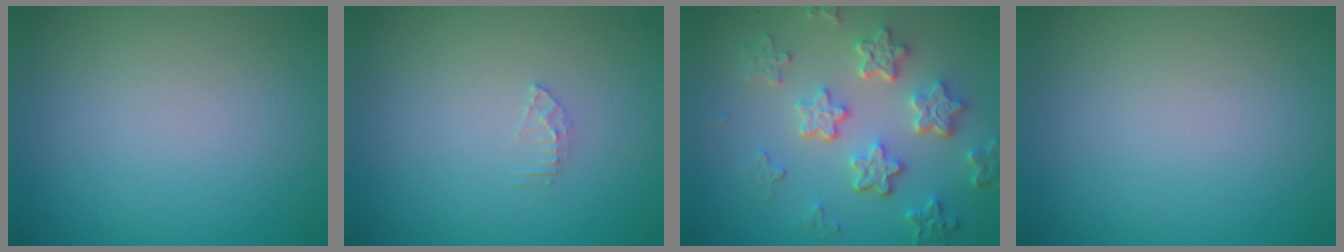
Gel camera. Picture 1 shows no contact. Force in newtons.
{"total": 0.9, "press": 0.9, "slide": 0.1}
{"total": 5.6, "press": 4.3, "slide": 3.6}
{"total": 0.0}